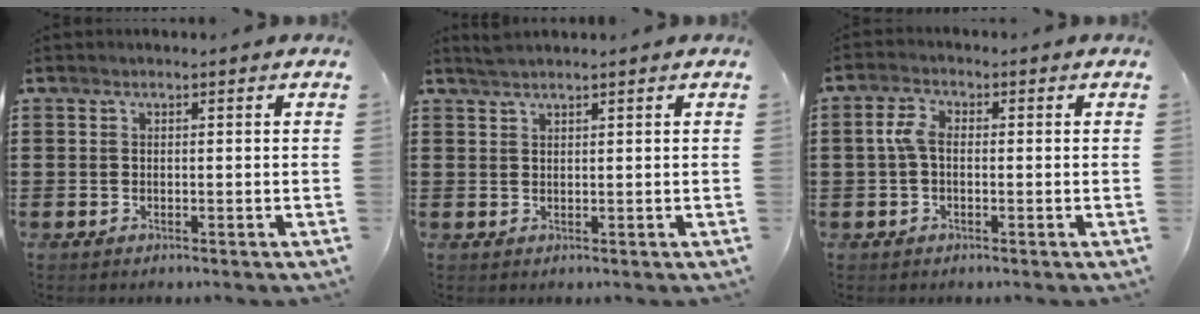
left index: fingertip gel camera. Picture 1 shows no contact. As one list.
[{"total": 1.4, "force": [1.3, 0.1, 0.5], "torque": [-0.011, 0.000, 0.024]}, {"total": 3.9, "force": [-0.2, 2.1, 3.3], "torque": [-0.088, 0.000, -0.010]}]